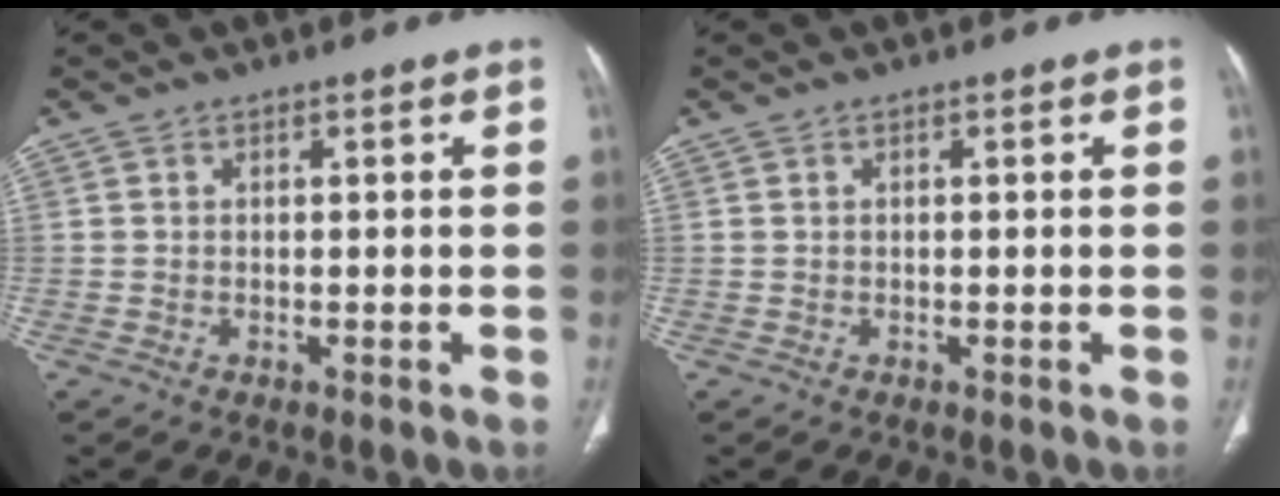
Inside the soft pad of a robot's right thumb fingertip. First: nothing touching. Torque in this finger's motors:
{"motor_torque": [0.03, 0.03, -0.02, 0.00, 0.02]}